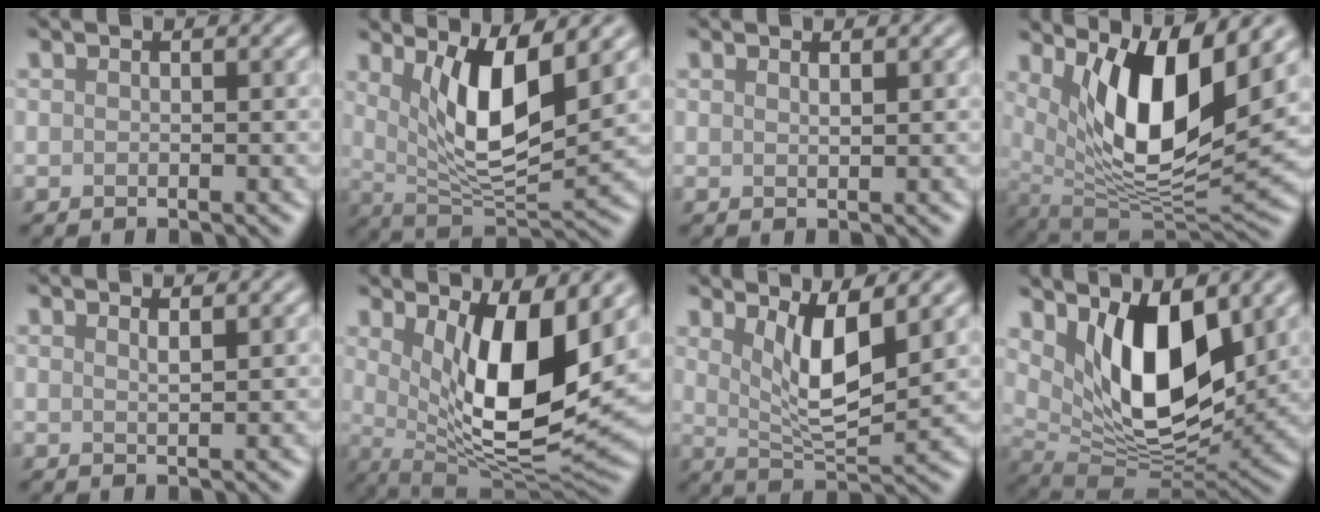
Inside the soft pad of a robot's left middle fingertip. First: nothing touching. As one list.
[{"total": 7.4, "force": [2.9, 2.3, 6.4], "torque": [-0.113, -0.018, 0.054]}, {"total": 0.7, "force": [0.6, 0.2, 0.4], "torque": [0.000, 0.001, 0.009]}, {"total": 10.3, "force": [4.0, 3.5, 8.8], "torque": [-0.145, -0.024, 0.080]}, {"total": 1.0, "force": [0.7, 0.2, 0.6], "torque": [-0.004, 0.000, 0.011]}, {"total": 10.5, "force": [2.8, 3.6, 9.5], "torque": [-0.151, -0.022, 0.052]}, {"total": 5.4, "force": [2.4, 1.5, 4.6], "torque": [-0.083, -0.013, 0.048]}, {"total": 9.7, "force": [3.3, 4.7, 7.8], "torque": [-0.133, -0.026, 0.059]}]